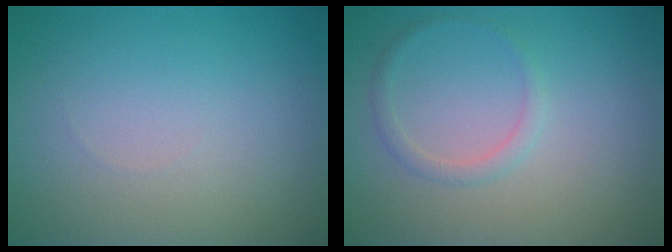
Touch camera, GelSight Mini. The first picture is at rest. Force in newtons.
{"total": 1.1, "press": 1.1, "slide": 0.1}